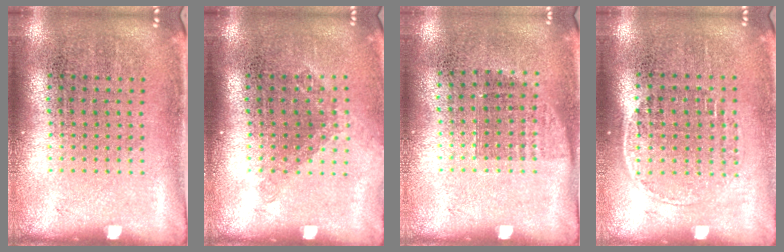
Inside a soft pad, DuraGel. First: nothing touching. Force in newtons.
{"total": 1.2, "press": 0.9, "slide": 0.7}
{"total": 0.8, "press": 0.7, "slide": 0.4}
{"total": 1.2, "press": 1.0, "slide": 0.7}